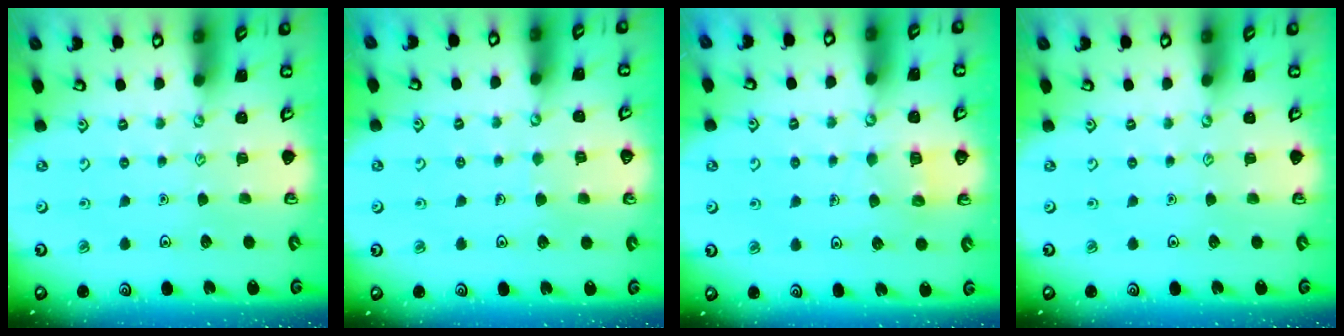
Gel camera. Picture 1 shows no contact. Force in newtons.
{"total": 4.3, "press": 4.3, "slide": 0.3}
{"total": 4.1, "press": 4.1, "slide": 0.4}
{"total": 0.0}